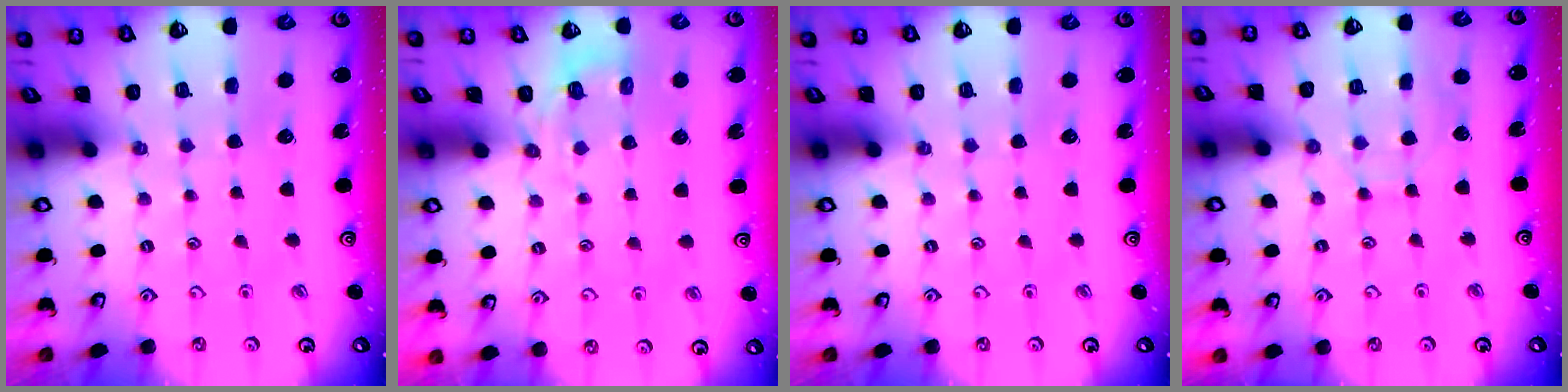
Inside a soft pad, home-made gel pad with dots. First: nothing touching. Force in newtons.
{"total": 2.8, "press": 2.2, "slide": 1.8}
{"total": 0.0}
{"total": 5.7, "press": 5.7, "slide": 0.5}